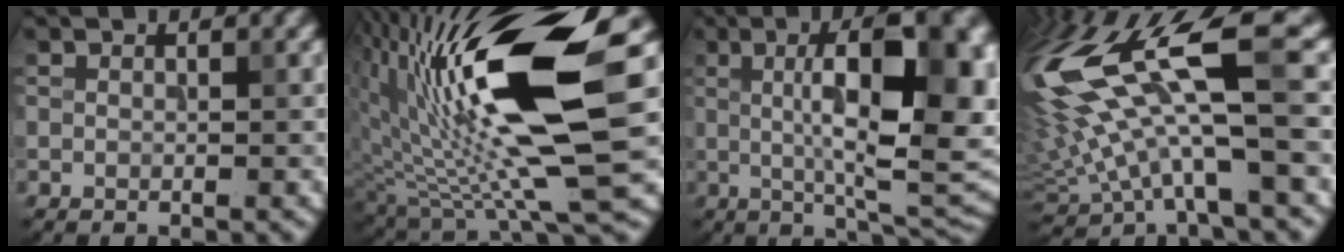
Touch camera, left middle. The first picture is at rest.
{"total": 15.2, "force": [3.6, 4.6, 14.0], "torque": [-0.257, -0.009, 0.065]}
{"total": 14.0, "force": [1.8, 4.6, 13.2], "torque": [-0.176, 0.009, 0.024]}
{"total": 14.2, "force": [2.6, 4.2, 13.3], "torque": [-0.271, 0.005, 0.053]}